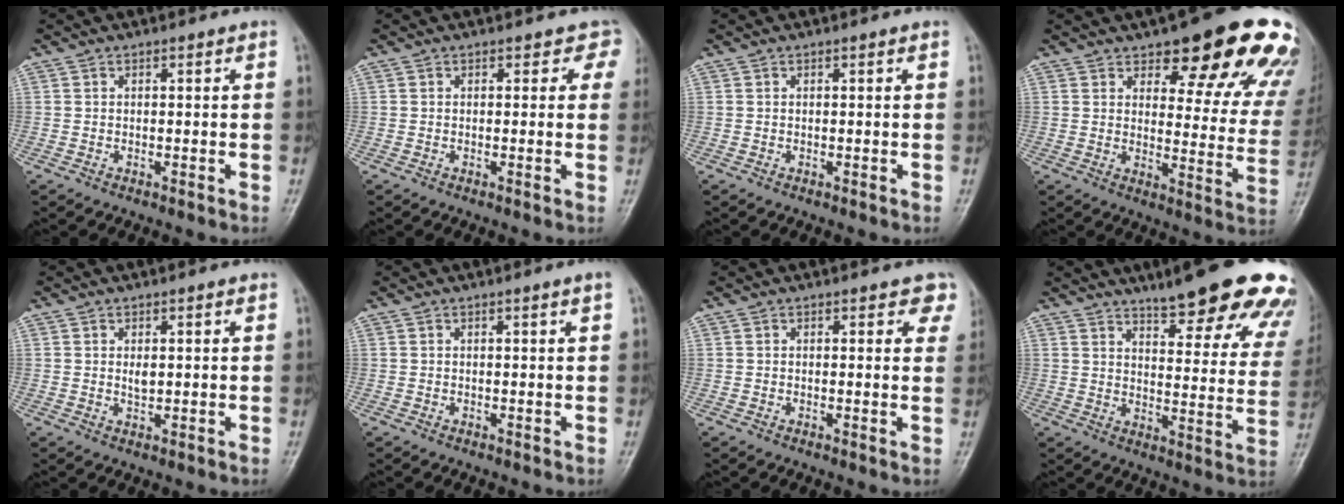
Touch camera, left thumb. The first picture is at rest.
{"total": 2.9, "force": [1.8, 2.0, 0.8], "torque": [0.024, -0.007, -0.001]}
{"total": 0.0}
{"total": 21.3, "force": [14.2, 7.7, 13.8], "torque": [-0.115, -0.068, 0.168]}
{"total": 2.0, "force": [0.6, 1.0, 1.6], "torque": [-0.023, -0.005, 0.011]}
{"total": 0.9, "force": [0.5, -0.3, 0.7], "torque": [-0.018, -0.004, 0.009]}
{"total": 4.0, "force": [2.7, 1.9, 2.3], "torque": [0.008, -0.007, 0.020]}
{"total": 23.7, "force": [17.8, 5.4, 14.7], "torque": [-0.153, -0.086, 0.218]}